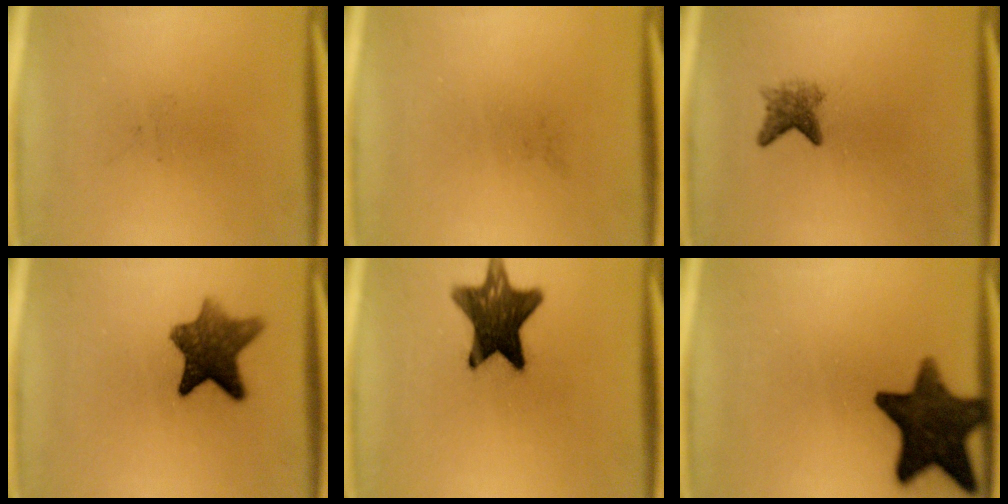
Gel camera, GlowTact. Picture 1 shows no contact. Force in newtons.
{"total": 0.0}
{"total": 2.9}
{"total": 9.0}
{"total": 13.0}
{"total": 14.4}